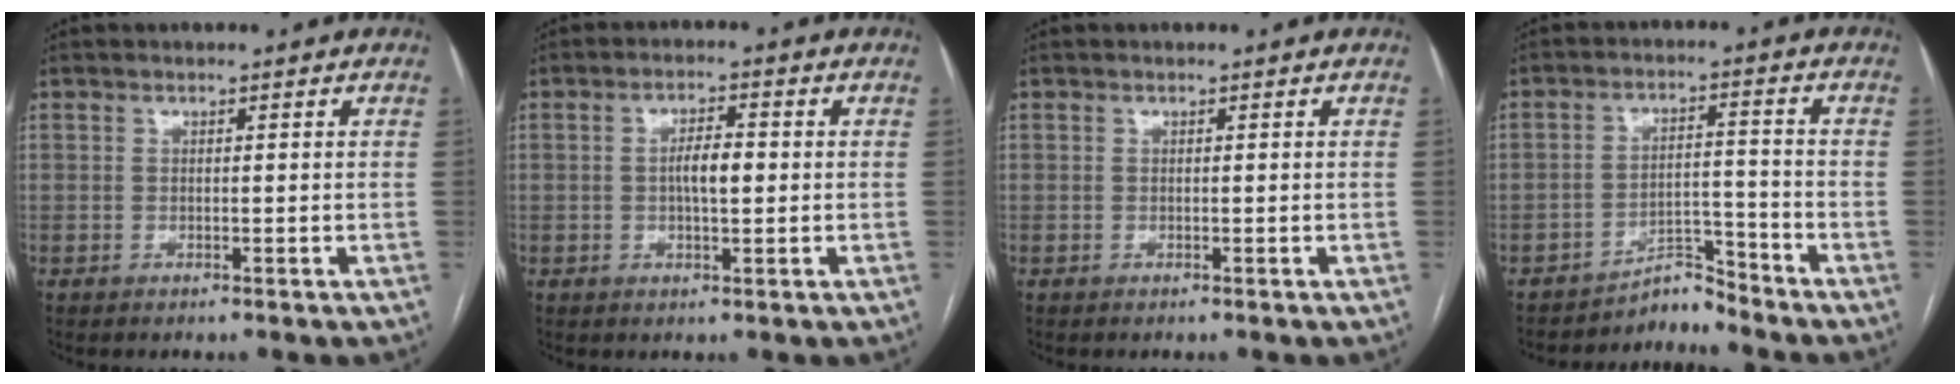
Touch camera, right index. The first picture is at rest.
{"total": 4.2, "force": [0.1, 1.2, 4.0], "torque": [-0.074, 0.006, 0.002]}
{"total": 0.0}
{"total": 4.0, "force": [-3.9, 0.3, -0.9], "torque": [0.023, 0.017, -0.061]}